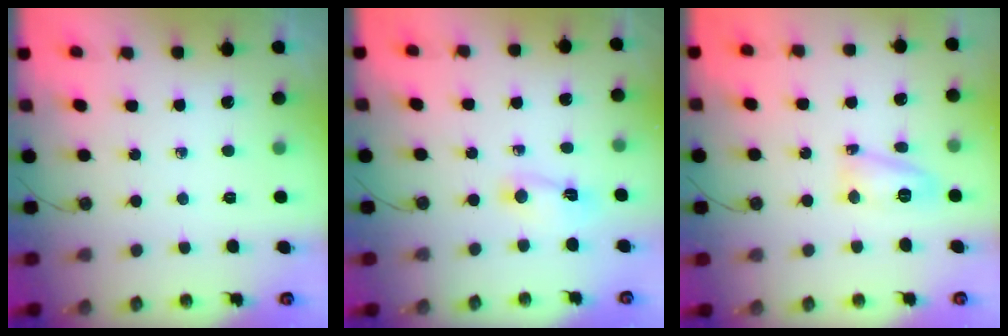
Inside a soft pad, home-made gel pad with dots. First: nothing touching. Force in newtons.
{"total": 2.3, "press": 2.3, "slide": 0.3}
{"total": 7.9, "press": 7.7, "slide": 1.9}